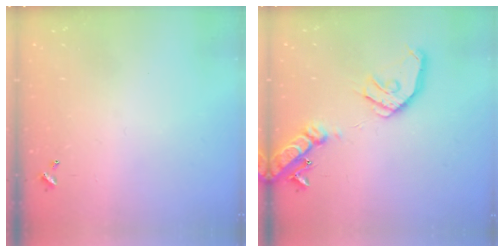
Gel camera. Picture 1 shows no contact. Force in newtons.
{"total": 18.8, "press": 18.6, "slide": 3.0}